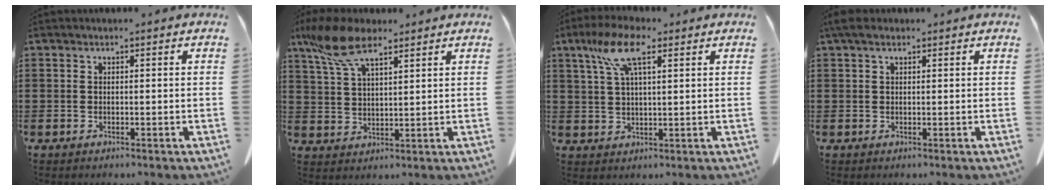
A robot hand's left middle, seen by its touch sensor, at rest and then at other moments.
{"total": 8.7, "force": [5.8, 3.0, 5.8], "torque": [-0.142, -0.009, 0.105]}
{"total": 8.2, "force": [4.3, 2.4, 6.5], "torque": [-0.145, 0.006, 0.074]}
{"total": 2.1, "force": [1.0, 0.9, 1.6], "torque": [-0.035, 0.004, 0.019]}